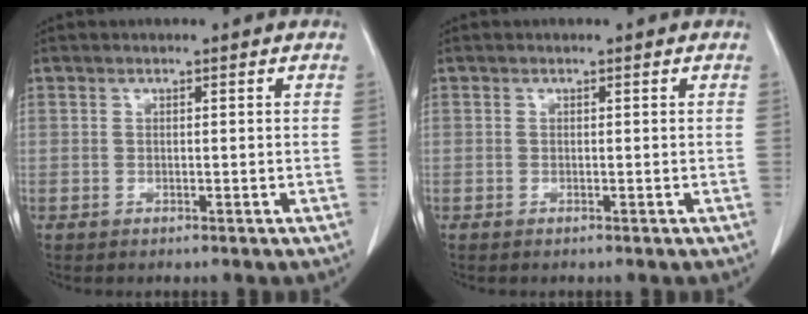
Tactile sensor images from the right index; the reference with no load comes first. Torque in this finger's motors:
{"motor_torque": [0.14, -0.16, 0.02, 0.02]}